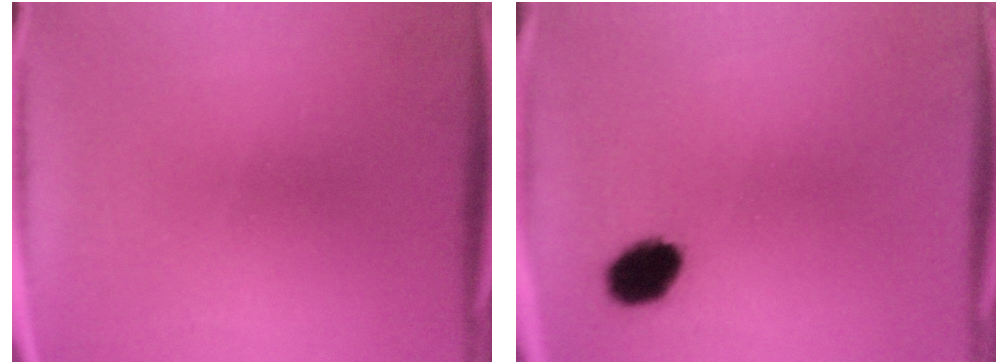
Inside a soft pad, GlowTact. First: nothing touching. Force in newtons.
{"total": 6.2}